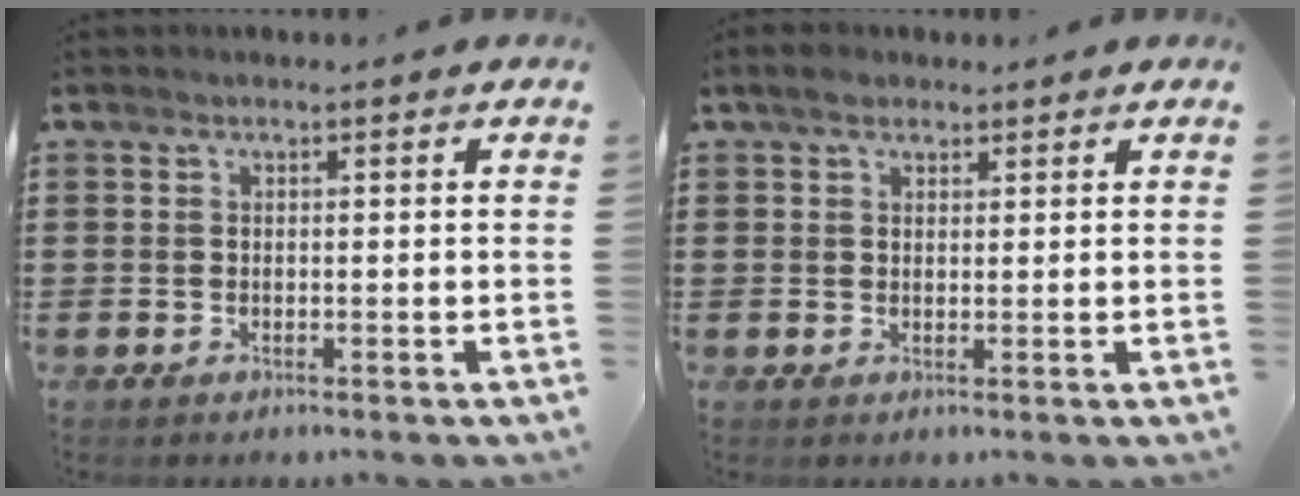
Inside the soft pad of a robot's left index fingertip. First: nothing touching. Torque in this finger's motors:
{"motor_torque": [0.42, -0.49, 0.24, 0.02]}